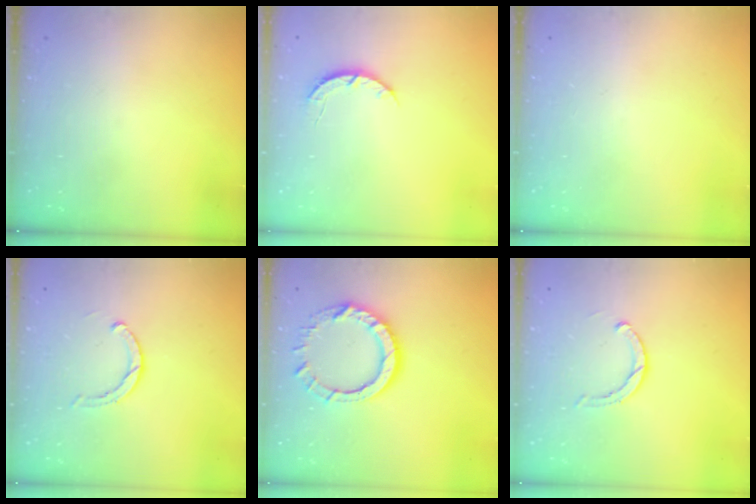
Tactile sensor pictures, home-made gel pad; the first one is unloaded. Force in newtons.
{"total": 3.8, "press": 3.7, "slide": 0.7}
{"total": 0.0}
{"total": 2.8, "press": 2.7, "slide": 0.3}
{"total": 10.5, "press": 10.4, "slide": 1.0}
{"total": 2.8, "press": 2.7, "slide": 0.3}